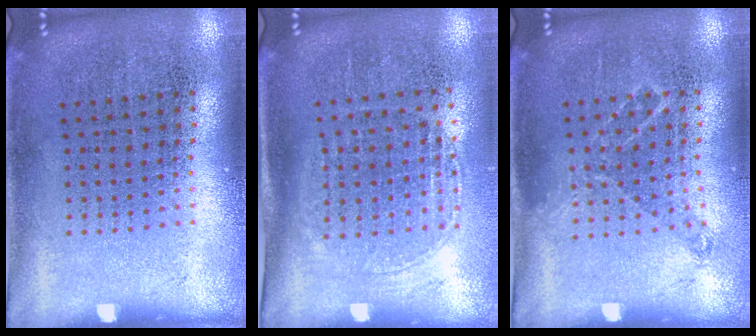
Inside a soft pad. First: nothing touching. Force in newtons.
{"total": 1.4, "press": 1.2, "slide": 0.8}
{"total": 1.0, "press": 0.9, "slide": 0.3}